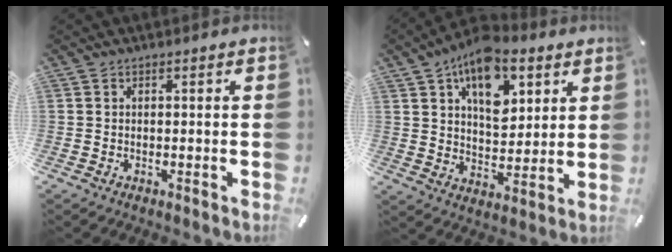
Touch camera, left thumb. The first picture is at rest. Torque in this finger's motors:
{"motor_torque": [2.45, 2.56, 1.68, -1.09, 0.16]}